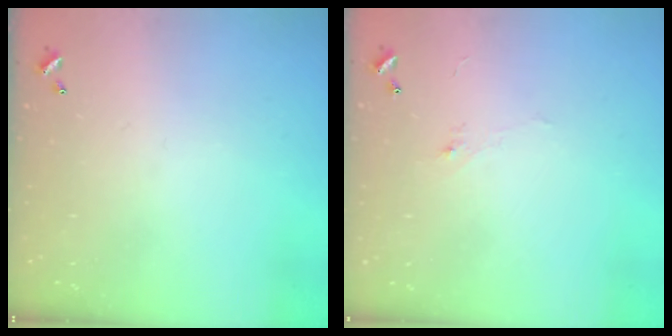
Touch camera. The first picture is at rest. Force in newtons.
{"total": 1.2, "press": 0.8, "slide": 0.8}